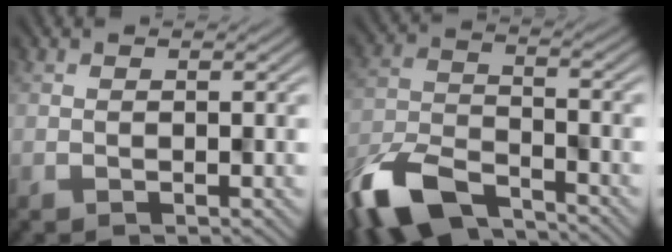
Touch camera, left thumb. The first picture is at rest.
{"total": 10.3, "force": [-9.2, 2.7, 3.6], "torque": [-0.080, -0.012, -0.162]}